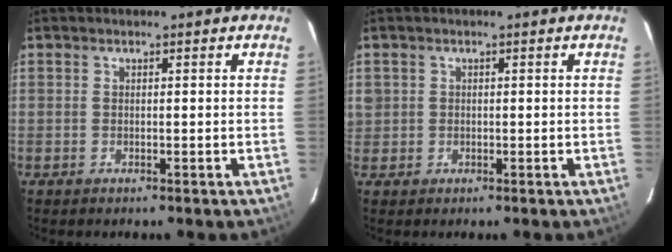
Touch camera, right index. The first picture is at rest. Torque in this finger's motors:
{"motor_torque": [0.18, 0.15, 0.00, 0.02]}